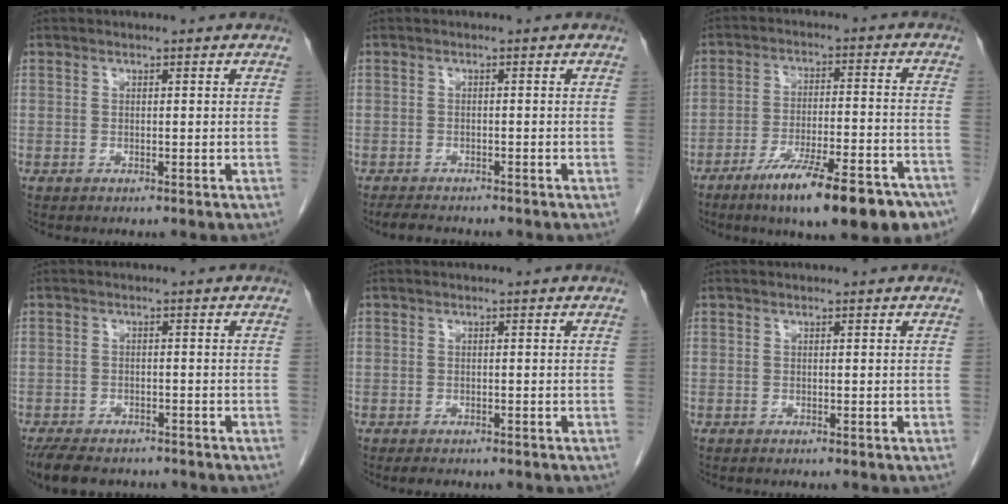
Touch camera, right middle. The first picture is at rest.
{"total": 3.9, "force": [-3.5, 0.9, 1.5], "torque": [-0.030, -0.011, -0.052]}
{"total": 18.2, "force": [-12.8, 3.4, 12.4], "torque": [-0.137, 0.006, -0.193]}
{"total": 9.1, "force": [-7.5, 3.4, 3.9], "torque": [-0.073, -0.011, -0.109]}
{"total": 2.2, "force": [-1.8, 0.8, 0.9], "torque": [-0.019, -0.006, -0.019]}
{"total": 0.0}